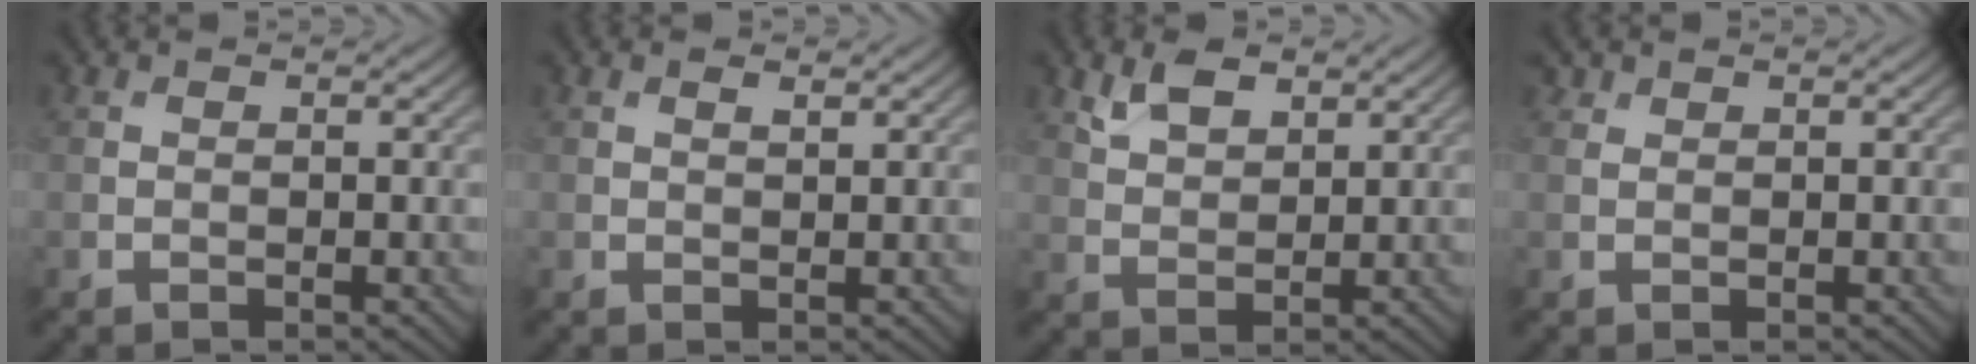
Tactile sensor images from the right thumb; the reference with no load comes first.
{"total": 1.0, "force": [0.7, 0.3, 0.7], "torque": [-0.016, -0.002, 0.012]}
{"total": 4.1, "force": [2.7, 2.0, 2.4], "torque": [-0.056, -0.001, 0.055]}
{"total": 1.0, "force": [0.9, 0.4, 0.3], "torque": [-0.009, 0.001, 0.020]}